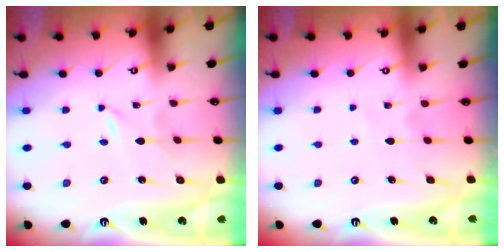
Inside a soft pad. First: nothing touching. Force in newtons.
{"total": 4.2, "press": 4.2, "slide": 0.6}